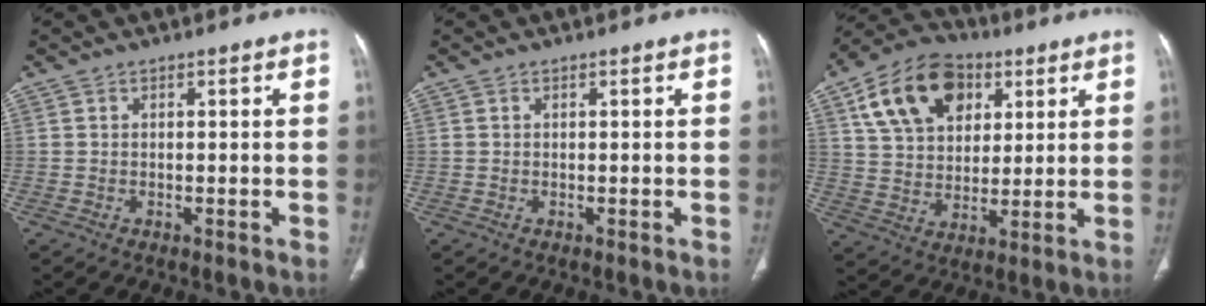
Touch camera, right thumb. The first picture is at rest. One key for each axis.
{"total": 0.0}
{"total": 17.5, "fx": 7.2, "fy": 11.9, "fz": 10.6, "tx": -0.163, "ty": -0.004, "tz": 0.125}